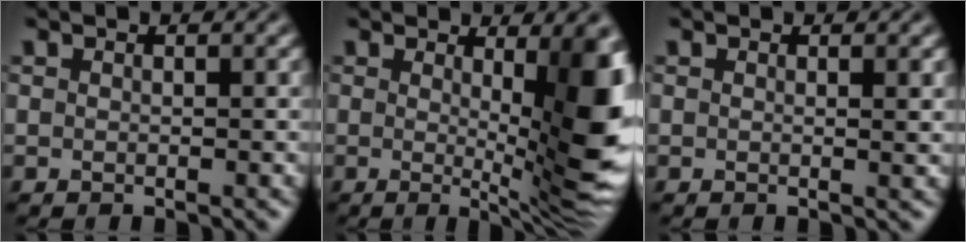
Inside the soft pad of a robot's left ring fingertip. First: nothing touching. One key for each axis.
{"total": 10.3, "fx": 0.7, "fy": 2.7, "fz": 9.9, "tx": -0.111, "ty": -0.010, "tz": 0.012}
{"total": 1.1, "fx": 0.4, "fy": 0.3, "fz": 1.0, "tx": -0.008, "ty": 0.000, "tz": 0.002}